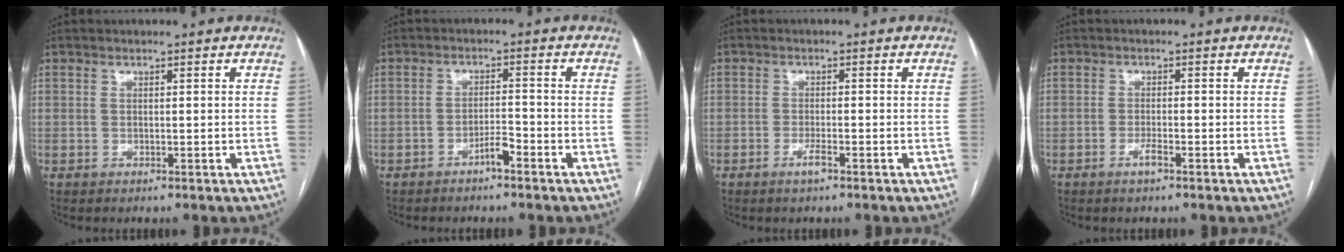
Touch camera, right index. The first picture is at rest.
{"total": 2.8, "force": [-2.0, 0.4, 1.9], "torque": [-0.031, 0.004, -0.034]}
{"total": 2.2, "force": [-1.4, 0.1, 1.7], "torque": [-0.033, -0.001, -0.027]}
{"total": 2.0, "force": [-1.3, 0.0, 1.5], "torque": [-0.029, 0.000, -0.025]}